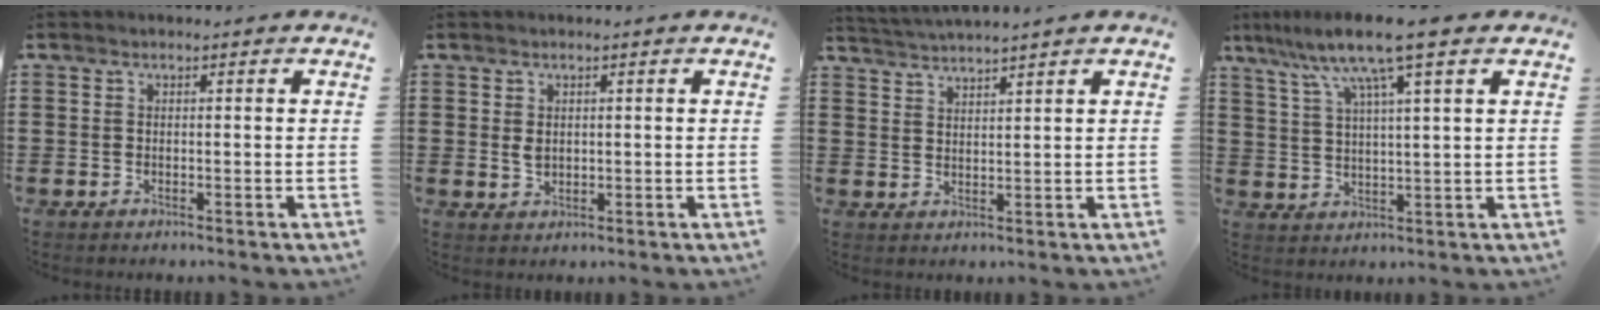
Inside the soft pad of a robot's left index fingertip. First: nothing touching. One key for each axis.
{"total": 1.7, "fx": 0.3, "fy": 1.2, "fz": 1.1, "tx": -0.025, "ty": 0.006, "tz": 0.006}
{"total": 2.2, "fx": 2.2, "fy": -0.6, "fz": 0.0, "tx": -0.008, "ty": -0.008, "tz": 0.040}
{"total": 9.5, "fx": 6.3, "fy": 0.2, "fz": 7.2, "tx": -0.154, "ty": -0.014, "tz": 0.106}